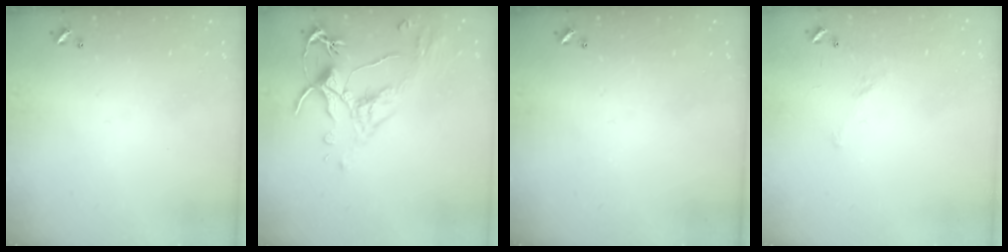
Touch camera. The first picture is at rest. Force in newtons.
{"total": 2.6, "press": 2.2, "slide": 1.4}
{"total": 0.0}
{"total": 4.7, "press": 4.6, "slide": 1.0}